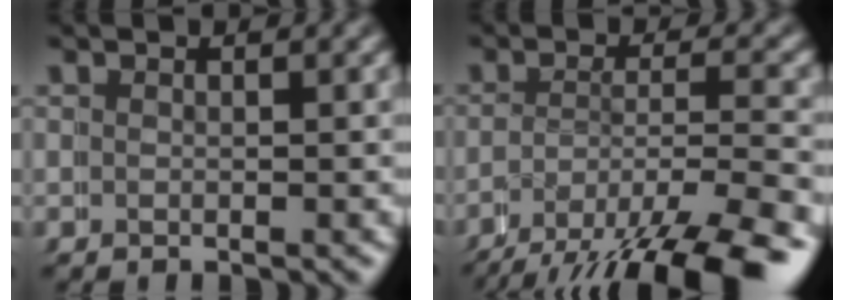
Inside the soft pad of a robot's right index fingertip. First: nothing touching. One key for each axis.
{"total": 6.2, "fx": -3.5, "fy": 2.0, "fz": 4.7, "tx": -0.079, "ty": -0.033, "tz": -0.047}